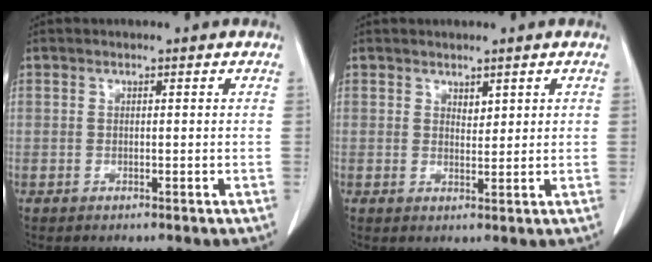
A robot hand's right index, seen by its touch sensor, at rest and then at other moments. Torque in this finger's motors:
{"motor_torque": [-0.15, 0.19, 0.02, 0.00]}